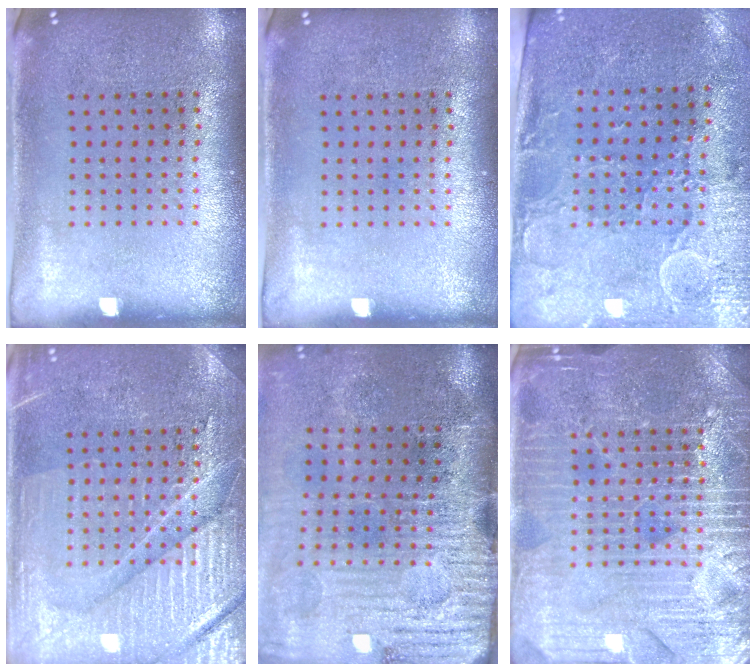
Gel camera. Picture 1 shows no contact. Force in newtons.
{"total": 0.0}
{"total": 3.0, "press": 2.7, "slide": 1.3}
{"total": 6.1, "press": 6.0, "slide": 0.8}
{"total": 4.8, "press": 4.0, "slide": 2.6}
{"total": 4.6, "press": 4.6, "slide": 0.6}